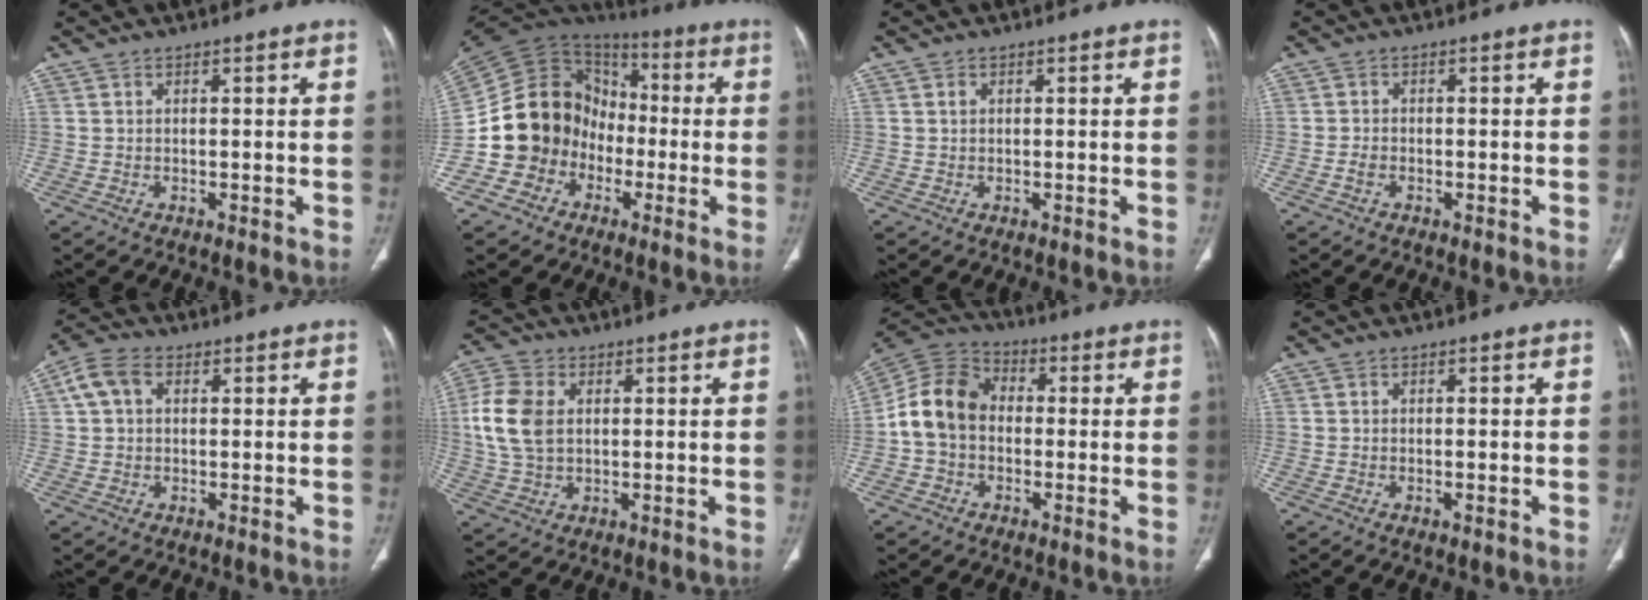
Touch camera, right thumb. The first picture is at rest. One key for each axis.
{"total": 16.3, "fx": -4.9, "fy": 14.5, "fz": 5.6, "tx": -0.067, "ty": 0.068, "tz": -0.091}
{"total": 0.6, "fx": 0.2, "fy": 0.4, "fz": 0.4, "tx": -0.007, "ty": 0.002, "tz": 0.004}
{"total": 1.4, "fx": -0.7, "fy": 0.9, "fz": 0.9, "tx": -0.018, "ty": 0.004, "tz": -0.017}
{"total": 5.7, "fx": 1.5, "fy": 4.0, "fz": 3.7, "tx": -0.075, "ty": 0.017, "tz": 0.025}
{"total": 9.4, "fx": 1.3, "fy": 6.3, "fz": 6.8, "tx": -0.153, "ty": 0.008, "tz": 0.026}
{"total": 11.3, "fx": -0.7, "fy": 8.9, "fz": 7.0, "tx": -0.126, "ty": 0.036, "tz": -0.025}
{"total": 1.0, "fx": -0.3, "fy": 0.2, "fz": 0.9, "tx": -0.016, "ty": -0.003, "tz": -0.005}